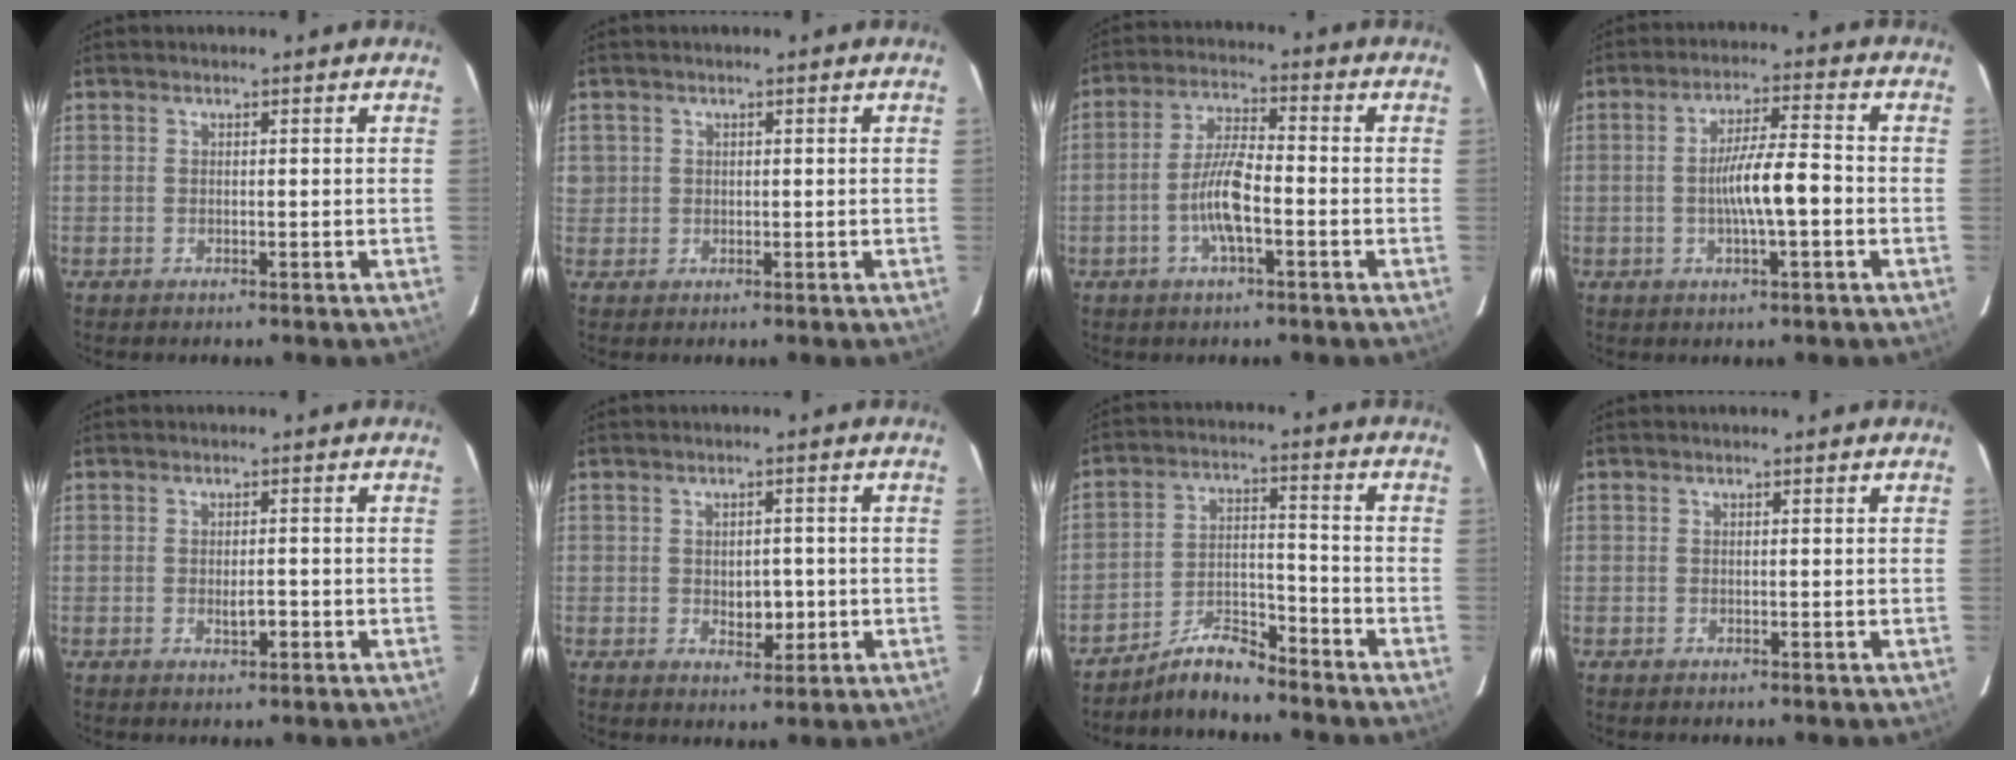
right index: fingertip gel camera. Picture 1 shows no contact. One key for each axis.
{"total": 1.7, "fx": 0.4, "fy": 1.7, "fz": 0.2, "tx": 0.006, "ty": 0.006, "tz": 0.006}
{"total": 7.6, "fx": -2.3, "fy": 1.5, "fz": 7.1, "tx": -0.142, "ty": 0.008, "tz": -0.046}
{"total": 7.6, "fx": -1.4, "fy": 0.8, "fz": 7.4, "tx": -0.135, "ty": 0.009, "tz": -0.027}
{"total": 2.1, "fx": -0.7, "fy": 0.7, "fz": 1.9, "tx": -0.032, "ty": 0.000, "tz": -0.008}
{"total": 3.7, "fx": -0.5, "fy": 2.3, "fz": 2.8, "tx": -0.035, "ty": 0.000, "tz": 0.000}
{"total": 6.5, "fx": -6.1, "fy": 1.0, "fz": 1.9, "tx": -0.034, "ty": 0.009, "tz": -0.113}
{"total": 0.0}